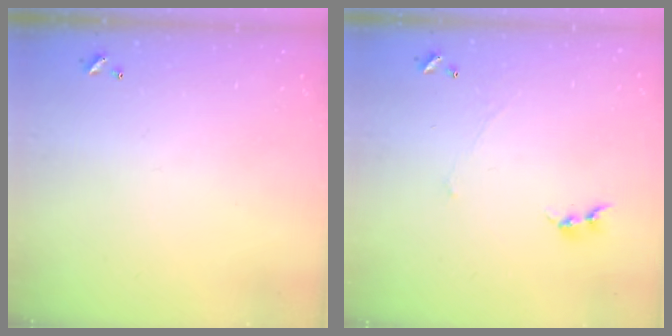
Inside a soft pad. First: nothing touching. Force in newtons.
{"total": 1.0, "press": 0.8, "slide": 0.6}